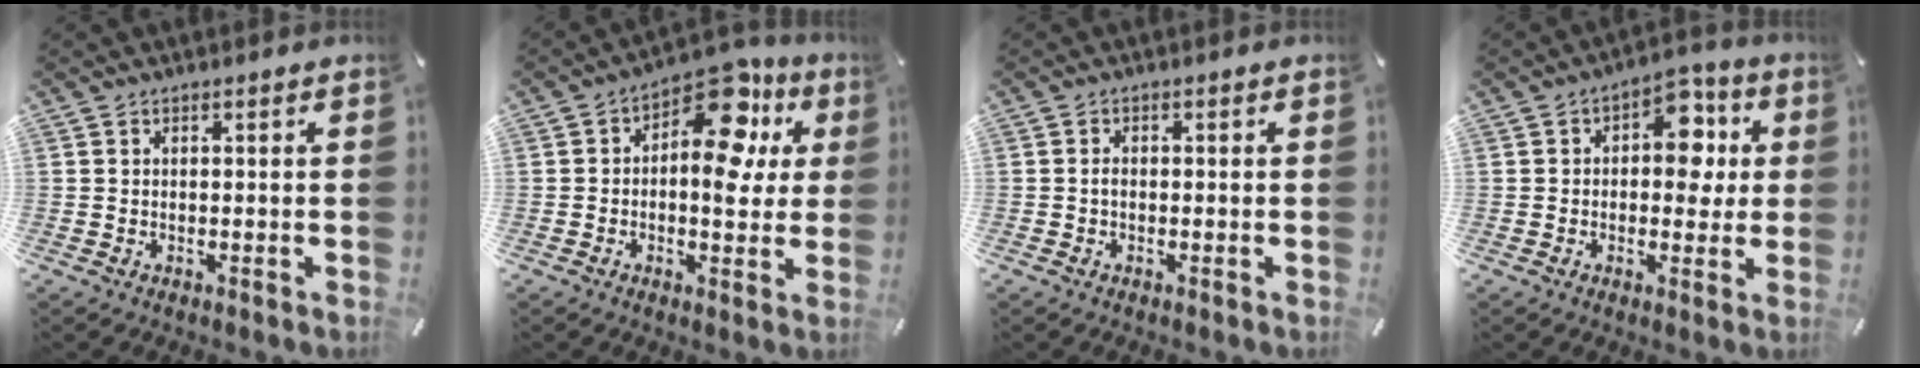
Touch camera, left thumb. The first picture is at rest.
{"total": 15.1, "force": [5.3, 8.2, 11.6], "torque": [-0.147, -0.040, 0.087]}
{"total": 1.1, "force": [-0.3, 0.5, 0.9], "torque": [-0.018, 0.001, -0.007]}
{"total": 10.0, "force": [1.7, 6.6, 7.3], "torque": [-0.080, -0.006, 0.022]}